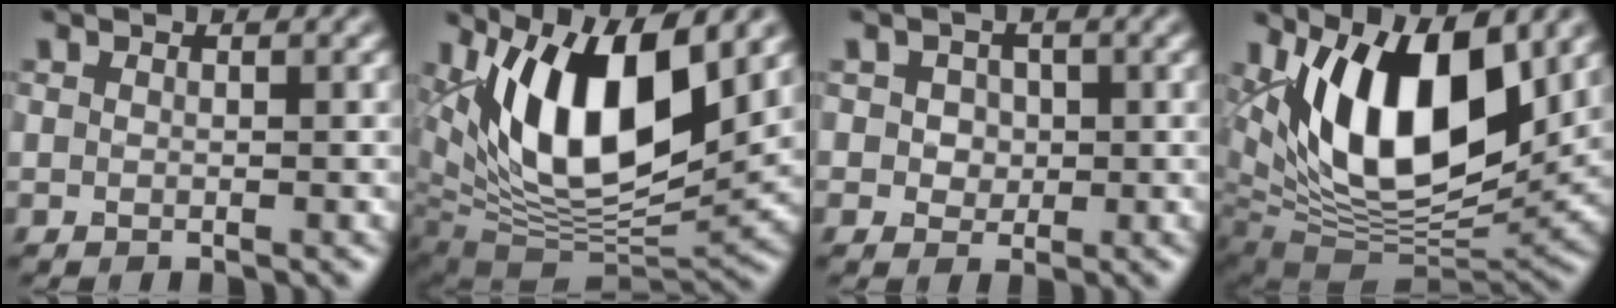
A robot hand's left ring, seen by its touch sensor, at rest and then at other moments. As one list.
[{"total": 12.6, "force": [4.9, 5.6, 10.2], "torque": [-0.173, -0.010, 0.090]}, {"total": 2.4, "force": [0.5, 2.1, 1.1], "torque": [-0.009, 0.013, 0.005]}, {"total": 13.5, "force": [4.7, 6.8, 10.7], "torque": [-0.176, -0.002, 0.077]}]